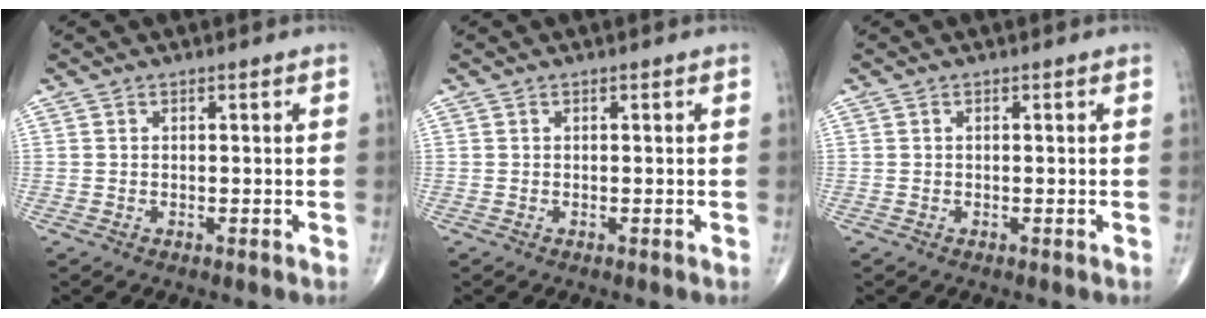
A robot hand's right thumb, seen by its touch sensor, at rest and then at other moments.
{"total": 0.0}
{"total": 0.0}